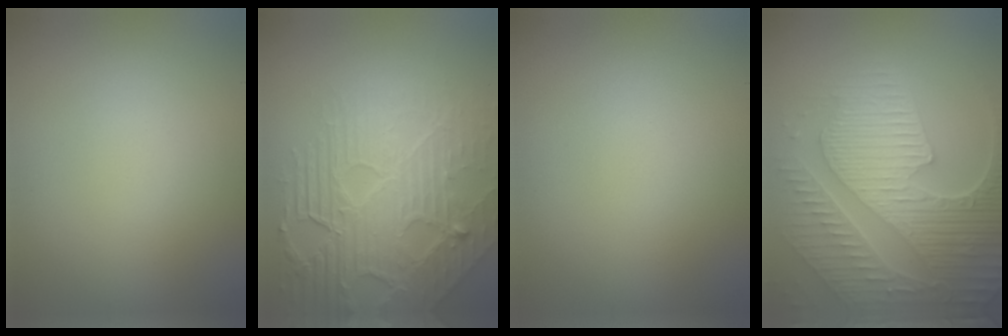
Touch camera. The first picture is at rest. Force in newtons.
{"total": 8.5, "press": 5.8, "slide": 6.3}
{"total": 0.0}
{"total": 8.8, "press": 6.4, "slide": 6.0}